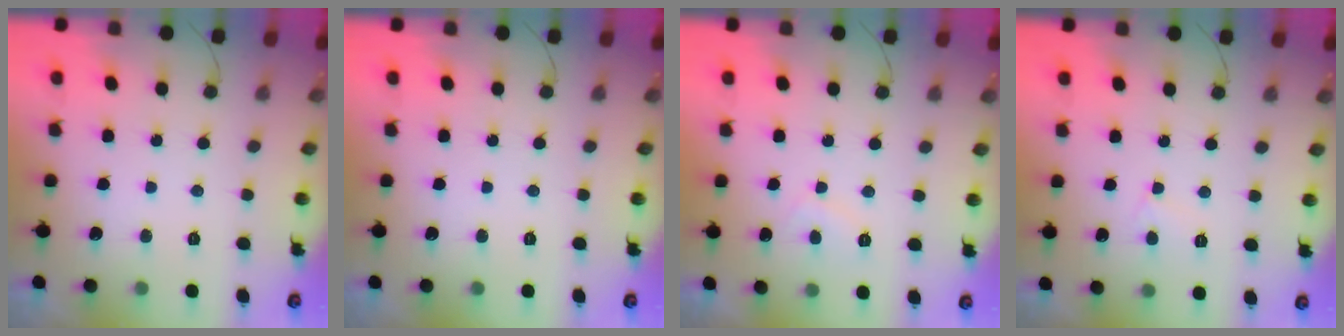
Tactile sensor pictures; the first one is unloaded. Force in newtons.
{"total": 0.0}
{"total": 2.4, "press": 2.3, "slide": 0.7}
{"total": 3.1, "press": 3.1, "slide": 0.2}